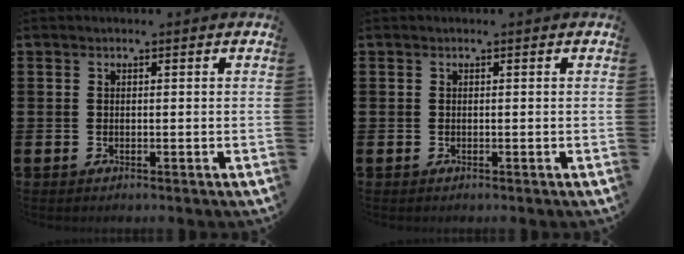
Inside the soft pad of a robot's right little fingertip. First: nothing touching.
{"total": 0.0}